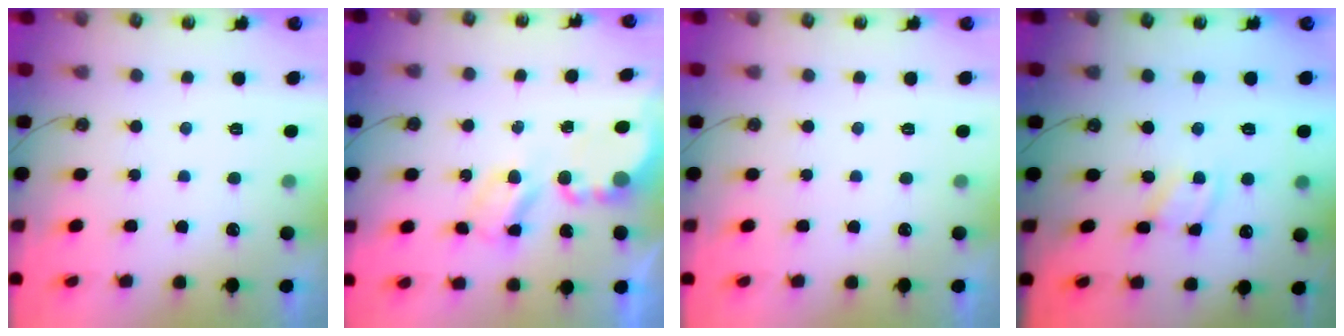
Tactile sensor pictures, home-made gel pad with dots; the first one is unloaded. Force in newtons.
{"total": 5.2, "press": 5.2, "slide": 0.2}
{"total": 0.0}
{"total": 2.4, "press": 2.4, "slide": 0.2}